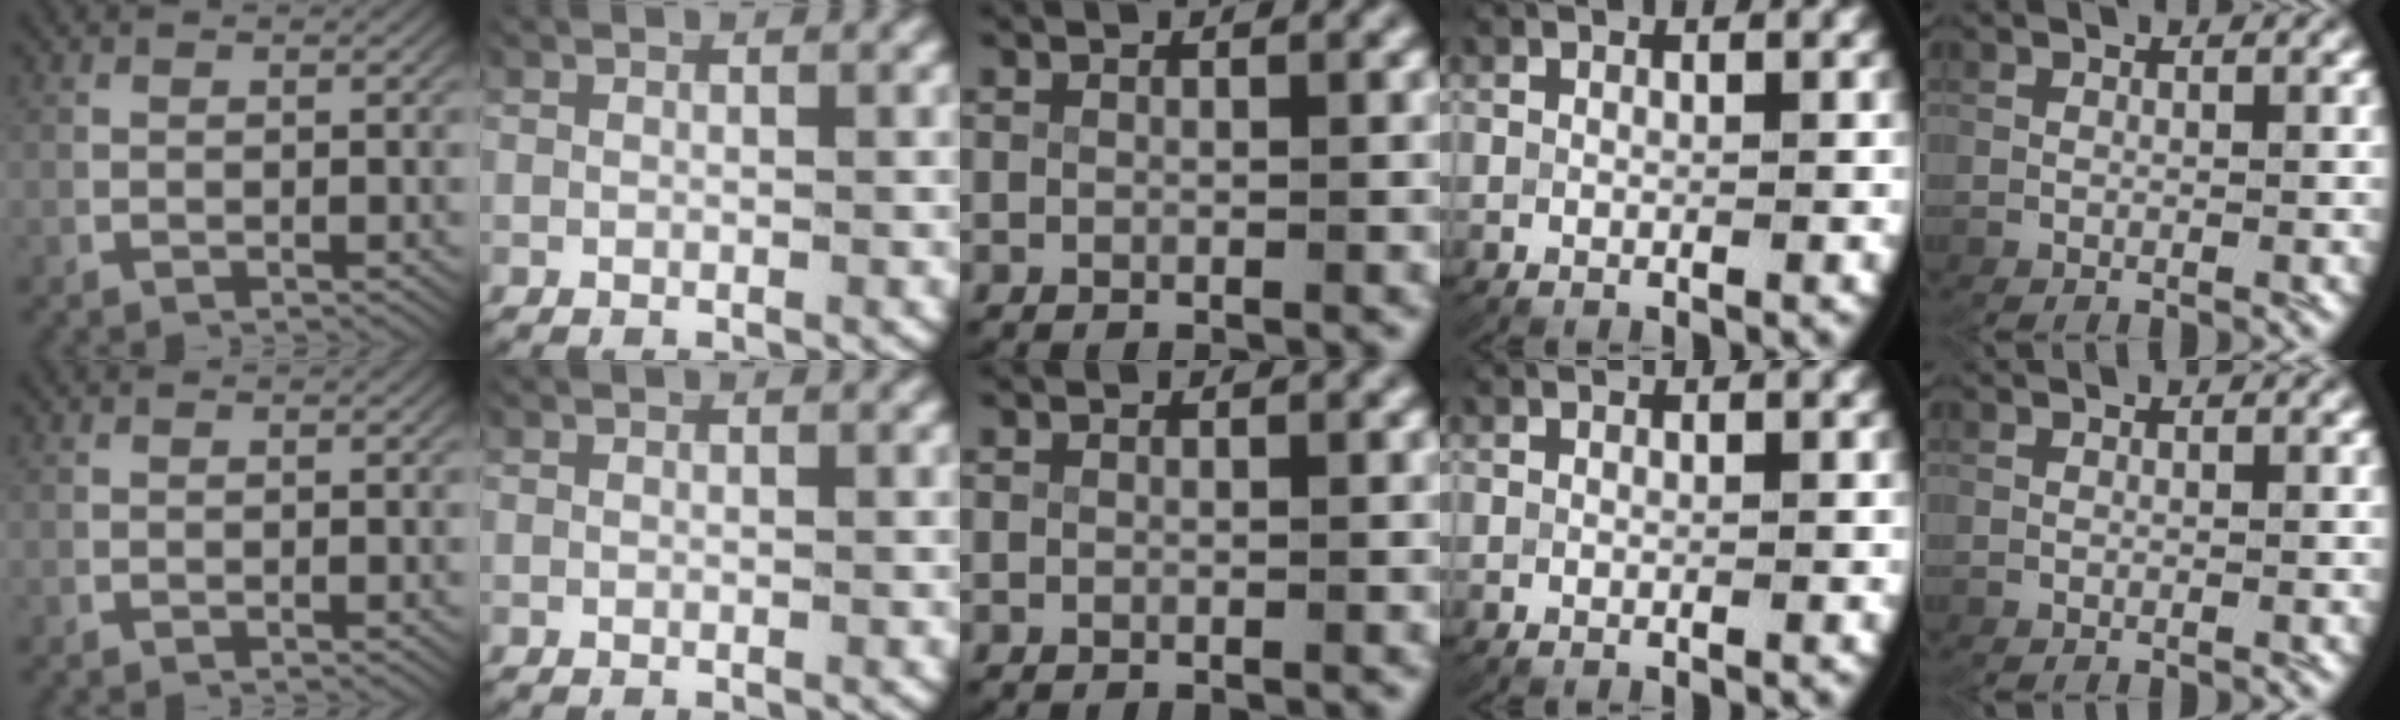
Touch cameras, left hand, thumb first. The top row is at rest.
{}